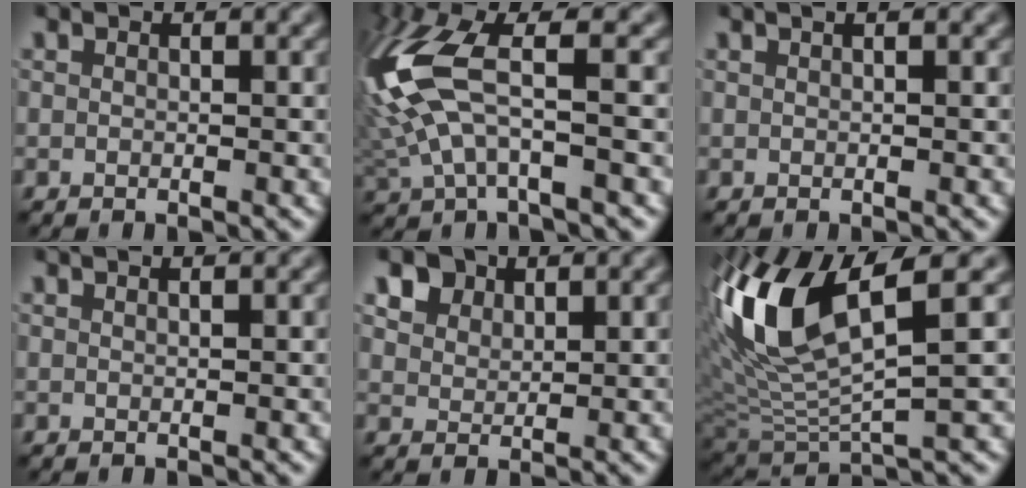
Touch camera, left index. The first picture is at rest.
{"total": 8.5, "force": [0.8, 3.1, 7.8], "torque": [-0.199, 0.015, 0.010]}
{"total": 1.7, "force": [0.9, 0.7, 1.2], "torque": [-0.006, -0.004, 0.000]}
{"total": 1.7, "force": [1.1, 0.7, 1.2], "torque": [0.000, -0.005, -0.003]}
{"total": 4.3, "force": [3.0, 2.5, 1.7], "torque": [-0.050, 0.002, 0.057]}
{"total": 10.8, "force": [4.3, 3.6, 9.2], "torque": [-0.197, 0.006, 0.084]}